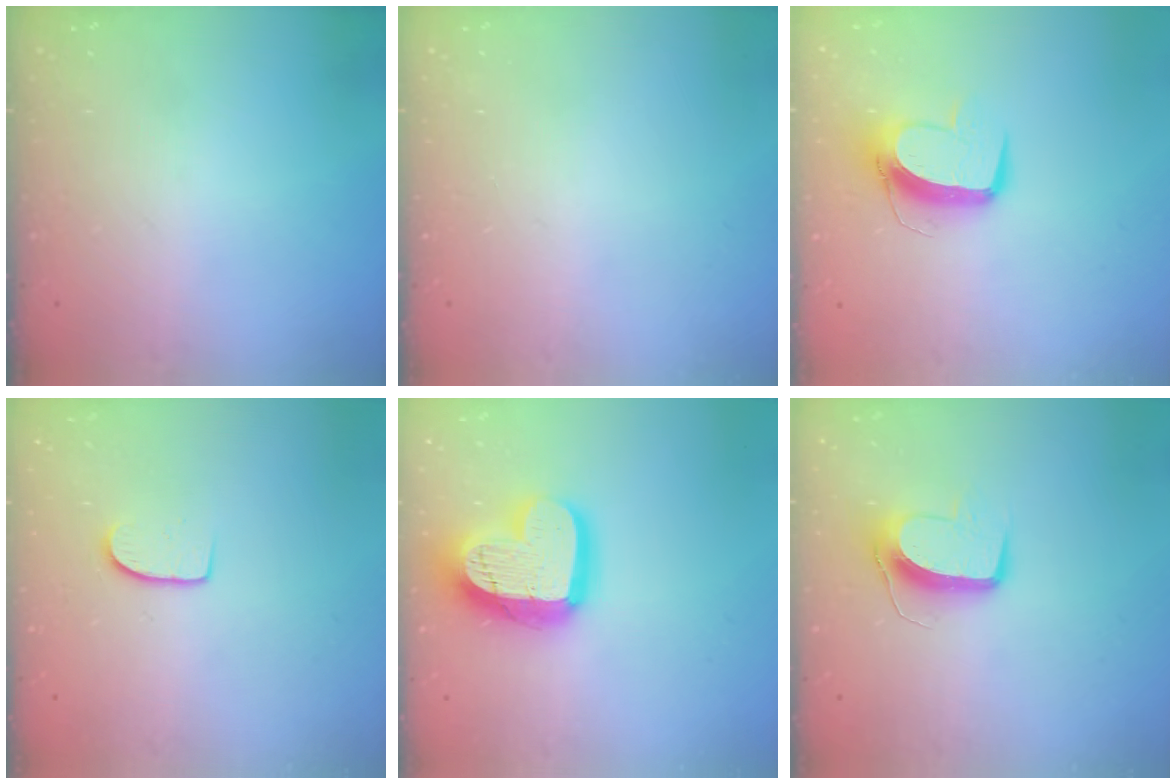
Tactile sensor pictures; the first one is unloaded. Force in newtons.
{"total": 0.0}
{"total": 10.4, "press": 10.3, "slide": 1.0}
{"total": 7.3, "press": 7.3, "slide": 0.6}
{"total": 18.7, "press": 18.6, "slide": 1.5}
{"total": 9.7, "press": 9.7, "slide": 0.6}